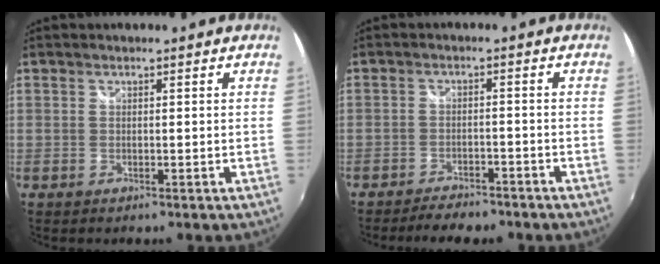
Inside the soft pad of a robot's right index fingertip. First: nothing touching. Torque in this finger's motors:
{"motor_torque": [0.34, -0.32, 0.20, 0.01]}